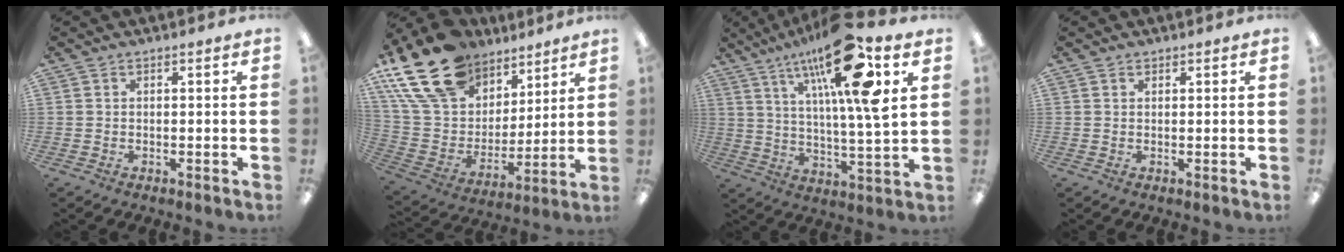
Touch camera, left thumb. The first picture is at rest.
{"total": 23.0, "force": [15.2, 13.9, 10.2], "torque": [-0.209, -0.083, 0.287]}
{"total": 21.5, "force": [11.6, 4.5, 17.5], "torque": [-0.308, -0.043, 0.172]}
{"total": 0.9, "force": [0.7, 0.6, 0.2], "torque": [-0.003, 0.000, 0.014]}